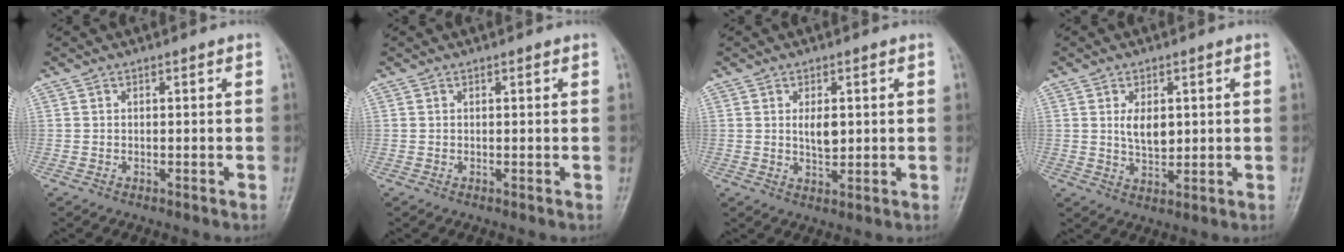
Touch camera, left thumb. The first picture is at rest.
{"total": 0.6, "force": [0.3, 0.2, 0.4], "torque": [-0.008, -0.001, 0.004]}
{"total": 4.0, "force": [0.8, 2.1, 3.4], "torque": [-0.050, -0.009, 0.016]}
{"total": 5.2, "force": [1.1, 3.0, 4.1], "torque": [-0.058, -0.011, 0.024]}